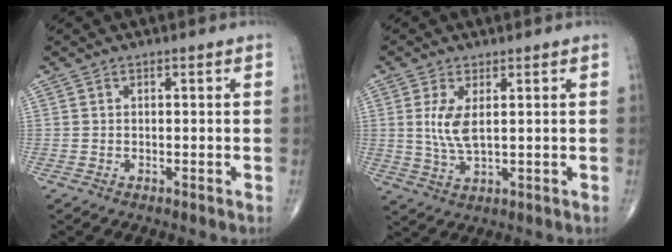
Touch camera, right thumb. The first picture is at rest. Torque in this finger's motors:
{"motor_torque": [-0.55, 0.54, 0.63, 0.16, 0.06]}